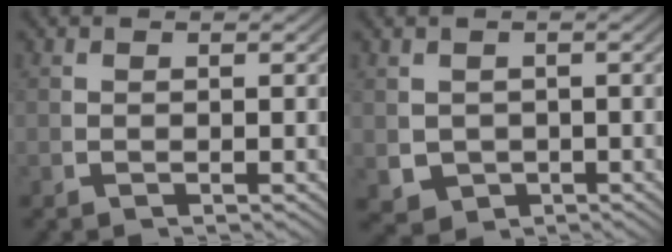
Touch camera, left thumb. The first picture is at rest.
{"total": 5.2, "force": [-1.2, 4.5, 2.2], "torque": [-0.053, -0.034, -0.004]}